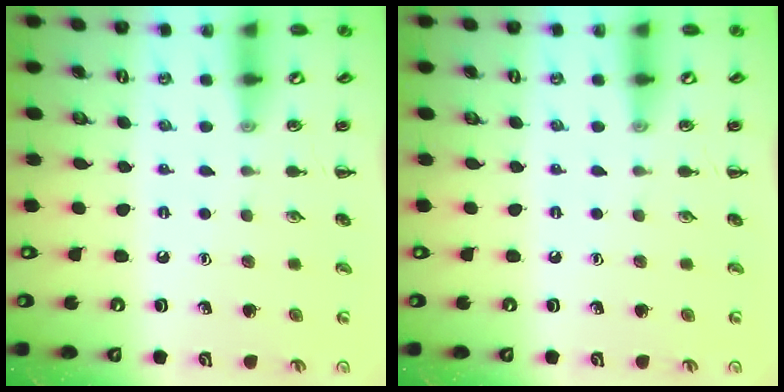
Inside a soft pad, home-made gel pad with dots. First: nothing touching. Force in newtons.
{"total": 0.0}